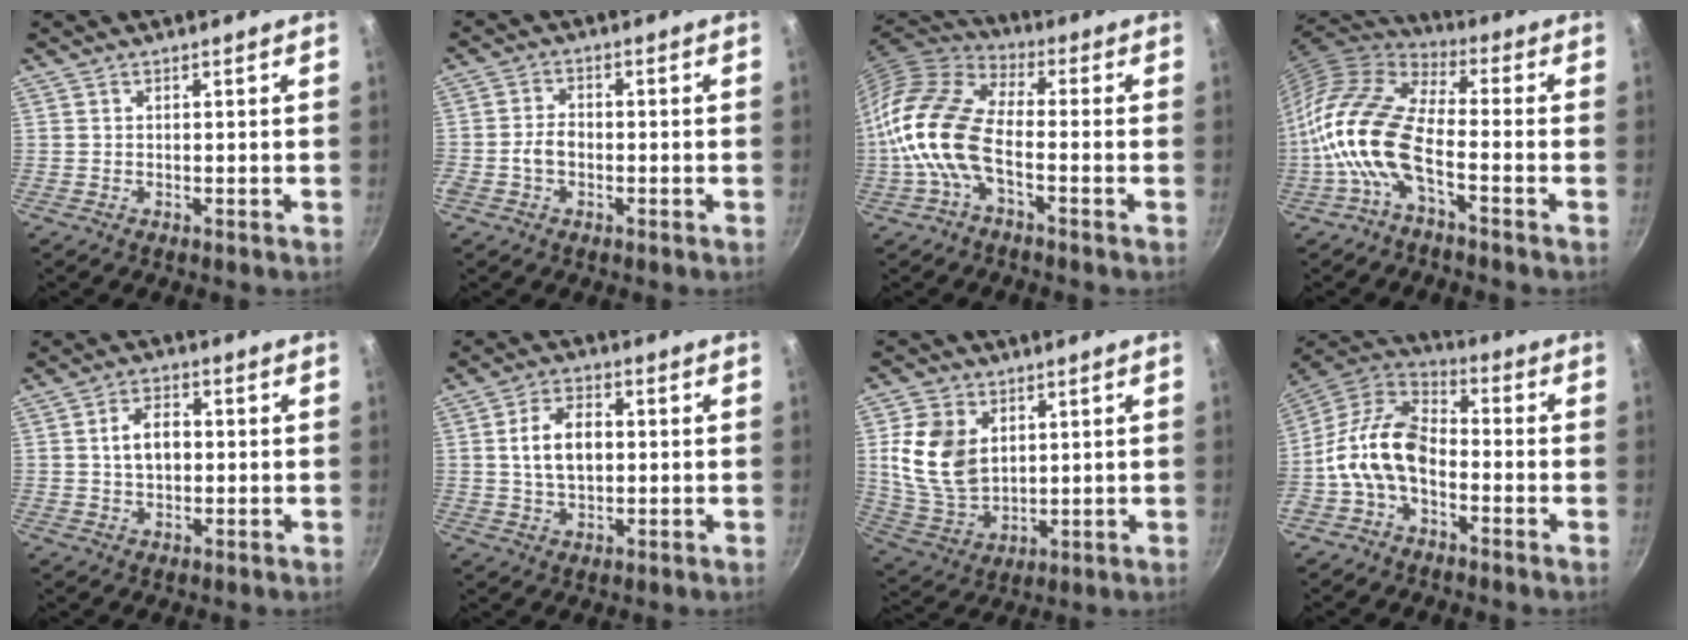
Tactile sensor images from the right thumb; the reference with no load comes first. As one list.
[{"total": 3.7, "force": [-1.2, 2.7, 2.3], "torque": [-0.037, 0.018, -0.027]}, {"total": 14.1, "force": [-3.5, 7.1, 11.7], "torque": [-0.228, 0.032, -0.087]}, {"total": 15.4, "force": [-4.7, 6.7, 13.1], "torque": [-0.259, 0.039, -0.114]}, {"total": 6.1, "force": [0.4, 3.9, 4.6], "torque": [-0.060, 0.011, 0.005]}, {"total": 8.6, "force": [0.8, 5.4, 6.7], "torque": [-0.102, 0.011, 0.013]}, {"total": 13.2, "force": [3.1, 9.6, 8.6], "torque": [-0.143, -0.021, 0.074]}, {"total": 13.2, "force": [-3.3, 8.2, 9.8], "torque": [-0.172, 0.047, -0.082]}]